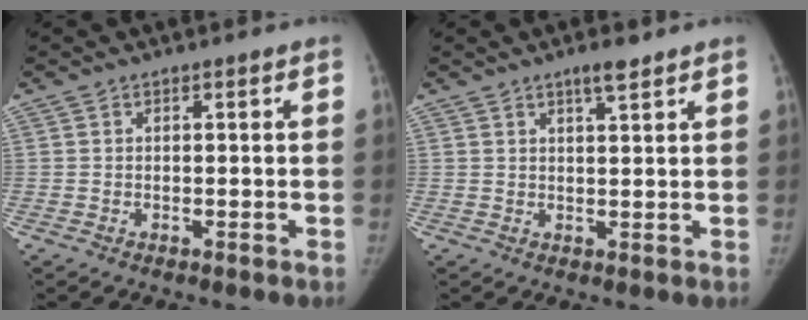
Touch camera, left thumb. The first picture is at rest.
{"total": 3.3, "force": [2.4, 0.5, 2.2], "torque": [-0.035, -0.015, 0.040]}